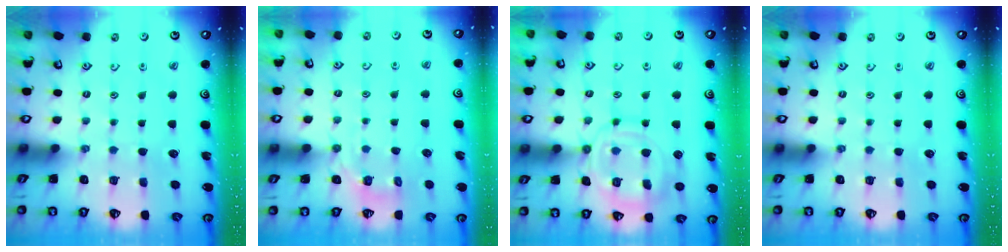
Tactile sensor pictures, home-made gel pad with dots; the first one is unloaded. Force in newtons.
{"total": 3.3, "press": 2.9, "slide": 1.5}
{"total": 12.3, "press": 12.3, "slide": 1.1}
{"total": 0.0}